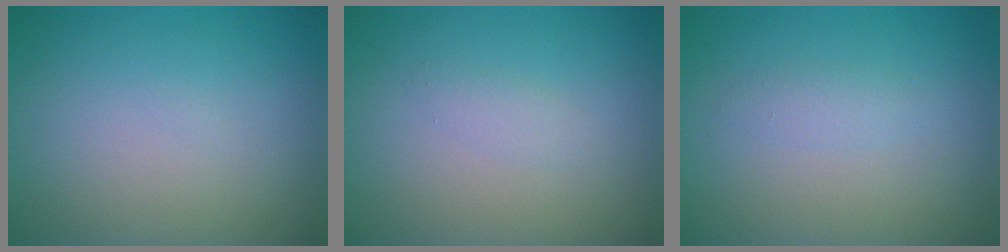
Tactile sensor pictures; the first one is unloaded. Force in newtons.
{"total": 0.8, "press": 0.8, "slide": 0.0}
{"total": 1.1, "press": 1.1, "slide": 0.1}